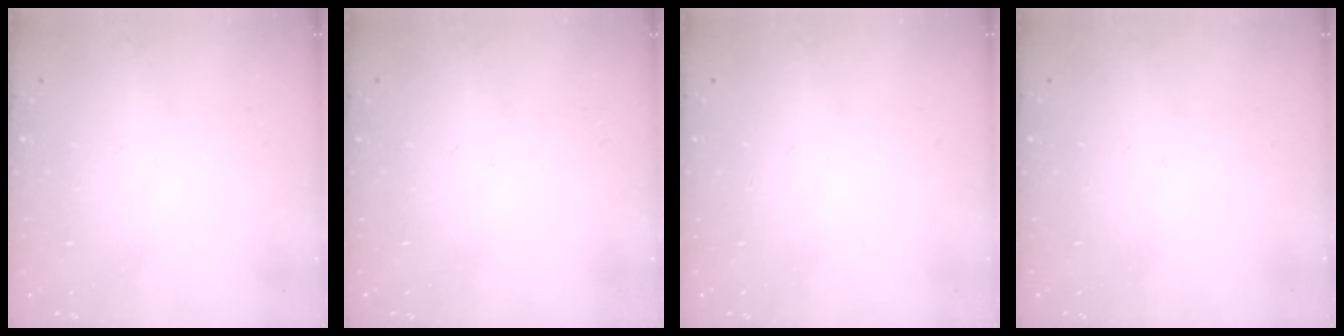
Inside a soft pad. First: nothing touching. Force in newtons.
{"total": 0.0}
{"total": 0.0}
{"total": 0.0}